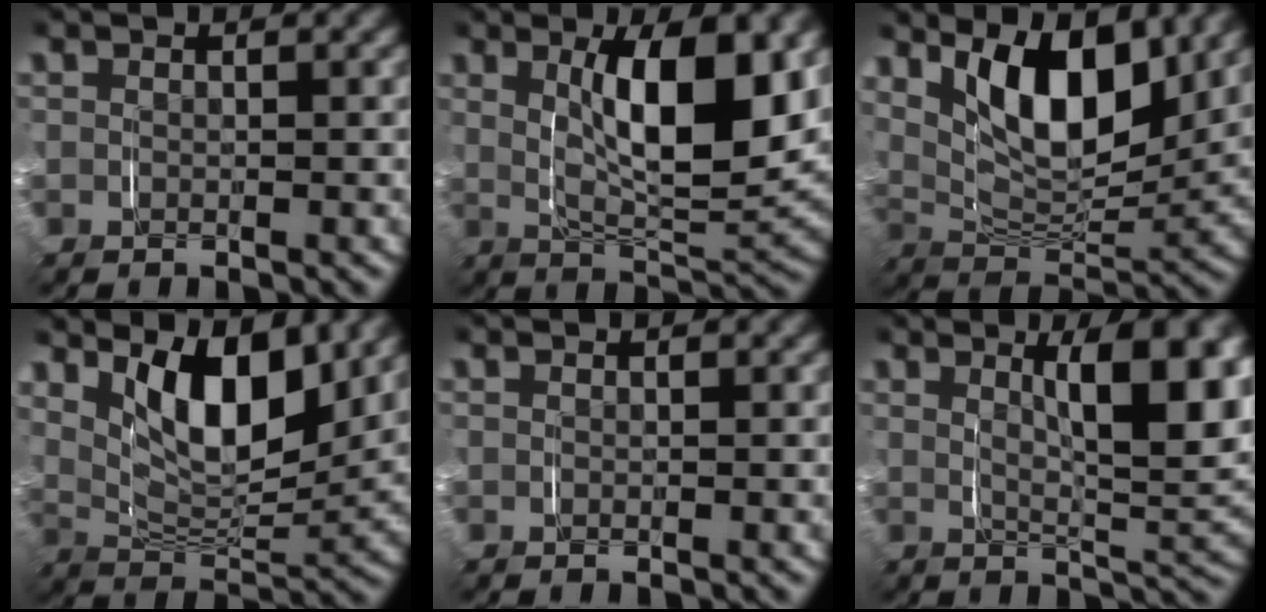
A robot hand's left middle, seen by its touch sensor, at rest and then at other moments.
{"total": 8.9, "force": [1.7, 3.0, 8.2], "torque": [-0.134, -0.009, 0.030]}
{"total": 10.0, "force": [4.3, 5.1, 7.4], "torque": [-0.140, 0.000, 0.065]}
{"total": 9.0, "force": [4.0, 4.3, 6.8], "torque": [-0.125, -0.003, 0.061]}
{"total": 0.0}
{"total": 7.8, "force": [2.1, 2.0, 7.2], "torque": [-0.101, -0.006, 0.036]}